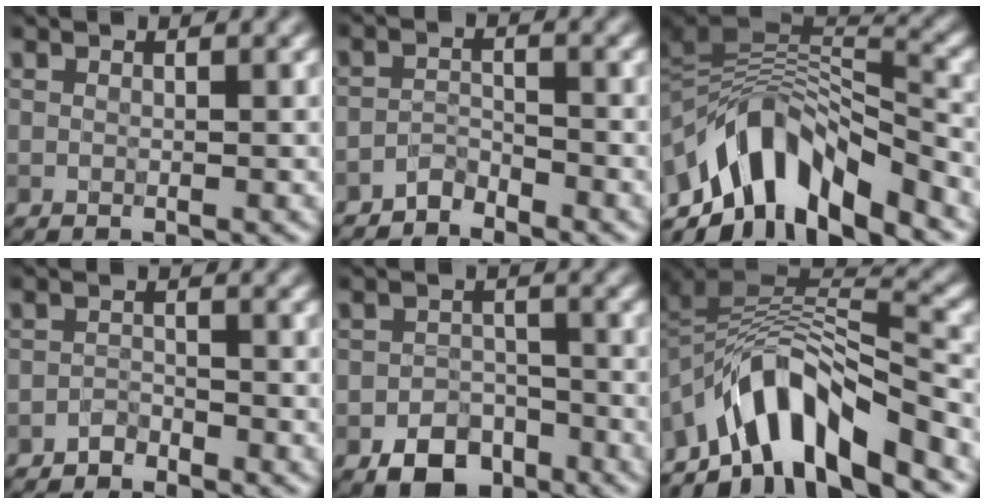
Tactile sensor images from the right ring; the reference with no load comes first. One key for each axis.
{"total": 1.9, "fx": -1.8, "fy": 0.4, "fz": 0.3, "tx": -0.003, "ty": 0.008, "tz": -0.039}
{"total": 11.4, "fx": -4.9, "fy": 5.1, "fz": 9.0, "tx": -0.151, "ty": 0.011, "tz": -0.082}
{"total": 1.4, "fx": -1.3, "fy": 0.5, "fz": 0.2, "tx": -0.001, "ty": 0.005, "tz": -0.028}
{"total": 4.7, "fx": -3.0, "fy": 3.0, "fz": 1.9, "tx": -0.024, "ty": -0.007, "tz": -0.048}
{"total": 10.0, "fx": -6.2, "fy": 3.9, "fz": 6.9, "tx": -0.100, "ty": 0.009, "tz": -0.108}